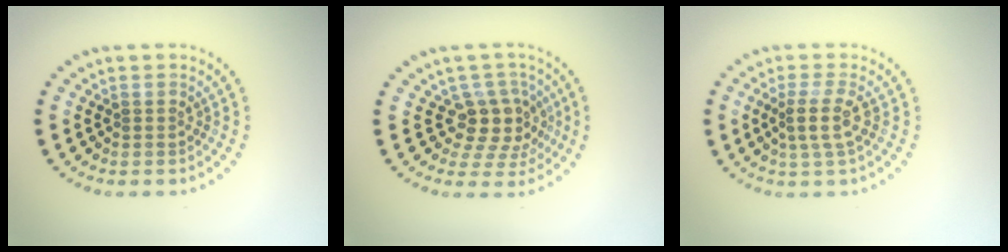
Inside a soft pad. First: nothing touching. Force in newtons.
{"total": 3.7, "press": 2.8, "slide": 2.4}
{"total": 2.5, "press": 1.9, "slide": 1.6}